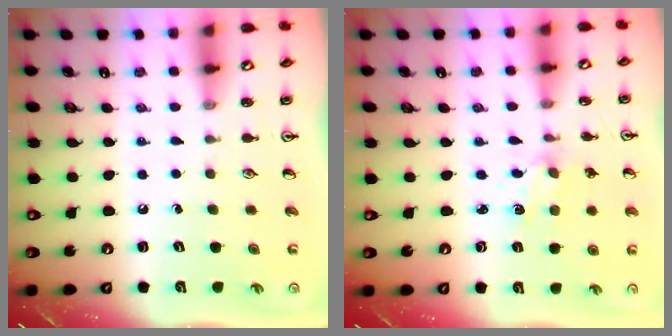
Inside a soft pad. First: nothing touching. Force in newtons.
{"total": 1.7, "press": 1.6, "slide": 0.5}